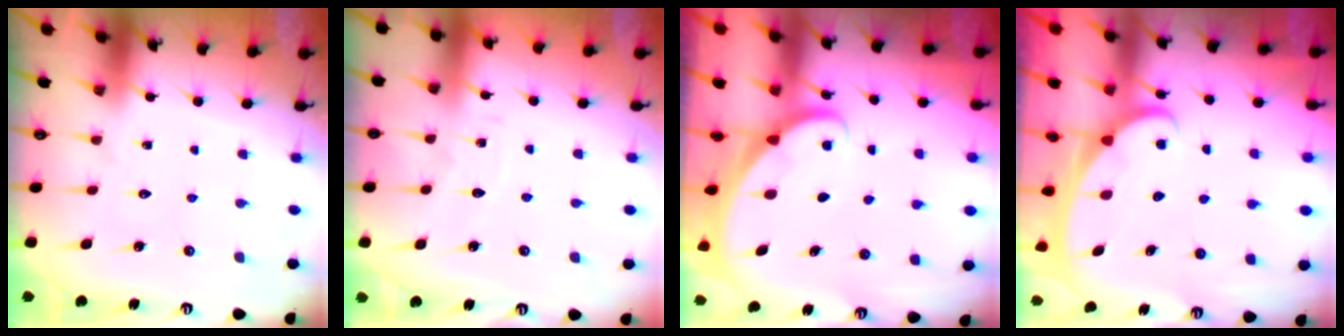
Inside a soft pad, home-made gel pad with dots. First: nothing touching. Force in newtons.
{"total": 2.5, "press": 2.5, "slide": 0.2}
{"total": 1.7, "press": 1.7, "slide": 0.1}
{"total": 2.5, "press": 2.5, "slide": 0.3}